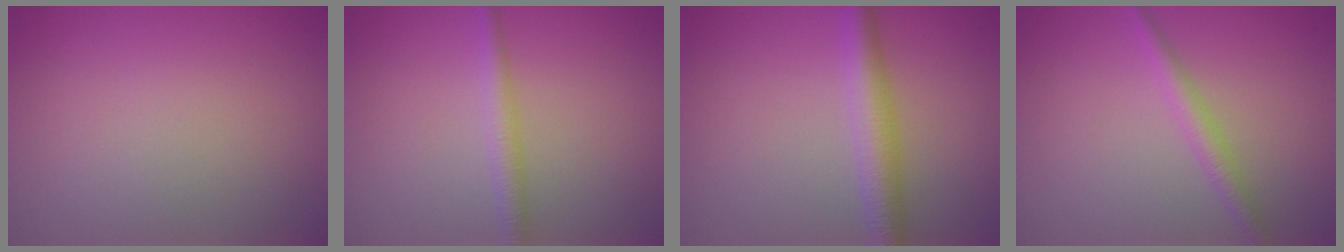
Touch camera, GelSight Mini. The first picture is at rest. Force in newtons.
{"total": 2.2, "press": 2.2, "slide": 0.1}
{"total": 4.1, "press": 4.0, "slide": 0.1}
{"total": 2.0, "press": 2.0, "slide": 0.0}